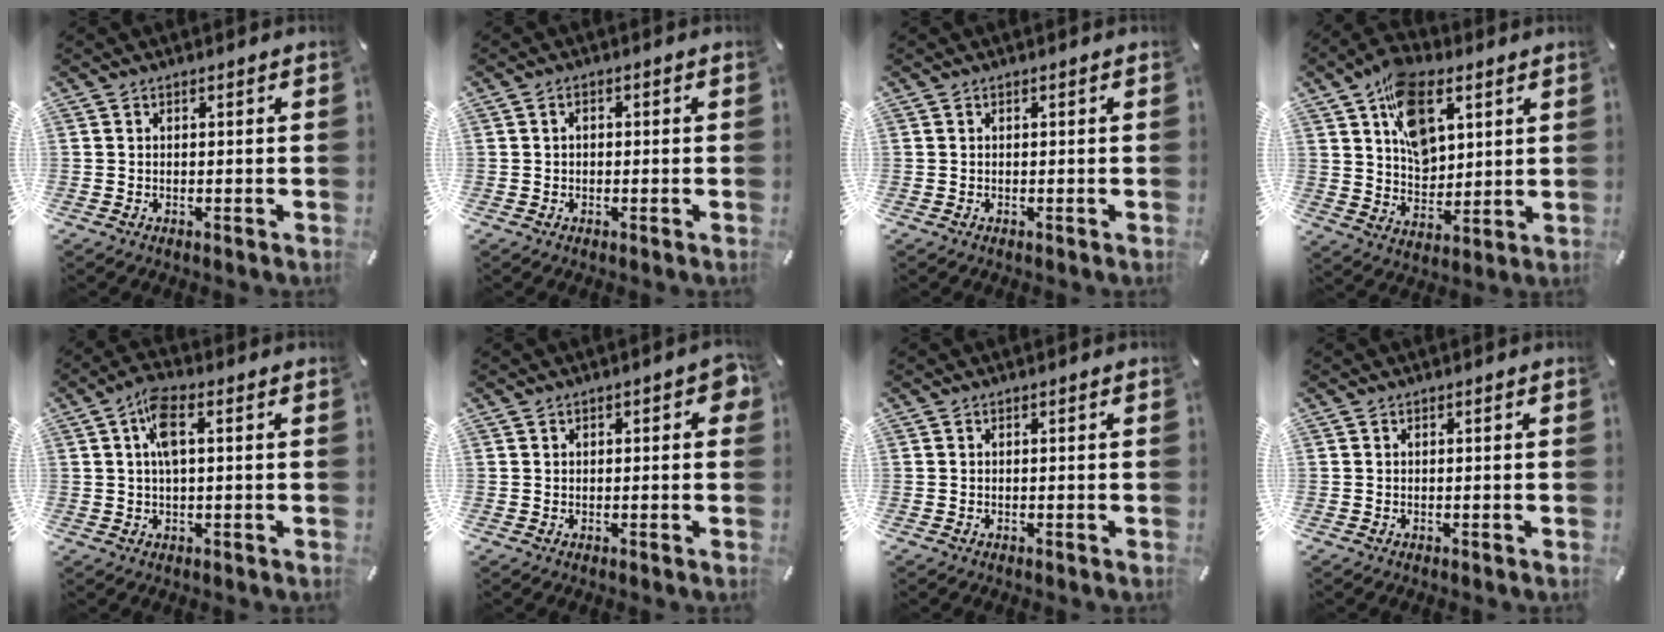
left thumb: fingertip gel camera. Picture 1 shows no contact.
{"total": 1.5, "force": [0.0, 1.1, 1.1], "torque": [-0.020, 0.005, -0.003]}
{"total": 0.0}
{"total": 13.7, "force": [6.6, 8.8, 8.1], "torque": [-0.137, -0.016, 0.124]}
{"total": 6.5, "force": [1.2, 2.5, 5.8], "torque": [-0.114, 0.011, 0.022]}
{"total": 2.9, "force": [0.6, 1.6, 2.3], "torque": [-0.029, 0.004, 0.005]}
{"total": 0.0}
{"total": 0.0}